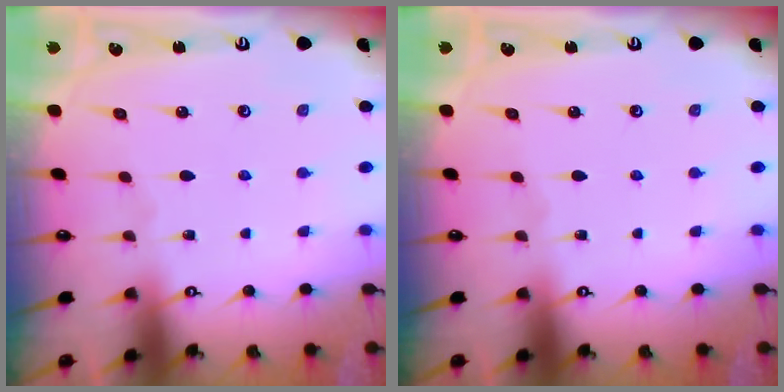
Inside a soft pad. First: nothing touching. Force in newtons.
{"total": 0.0}